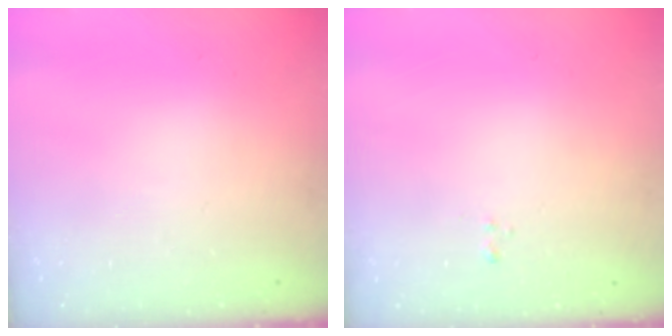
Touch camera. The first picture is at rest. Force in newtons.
{"total": 0.6, "press": 0.2, "slide": 0.5}